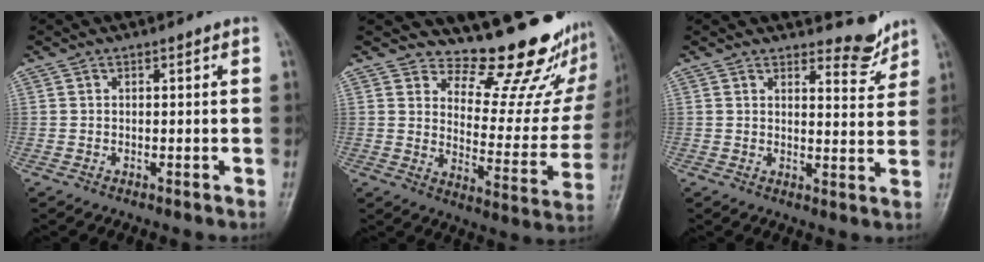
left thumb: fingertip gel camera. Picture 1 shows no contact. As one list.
[{"total": 18.1, "force": [15.8, 6.1, 6.5], "torque": [-0.029, -0.149, 0.197]}, {"total": 5.0, "force": [4.5, 1.8, 1.2], "torque": [0.004, -0.043, 0.061]}]